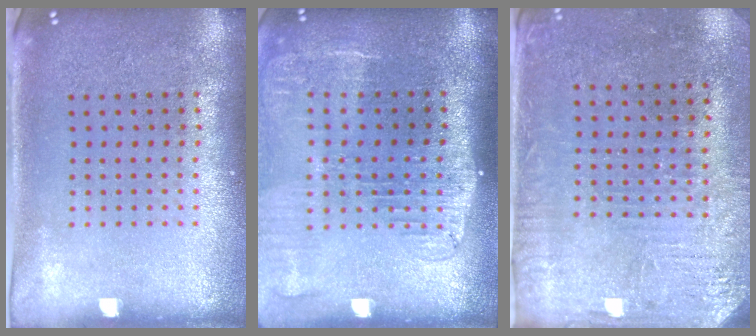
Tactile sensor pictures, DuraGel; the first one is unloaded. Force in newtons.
{"total": 2.2, "press": 1.8, "slide": 1.2}
{"total": 3.2, "press": 2.9, "slide": 1.3}